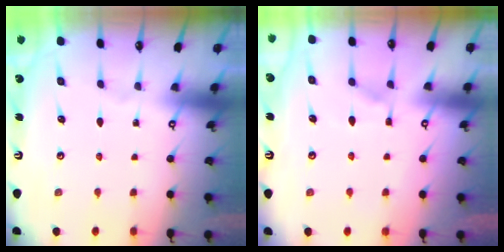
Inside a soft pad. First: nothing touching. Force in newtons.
{"total": 6.5, "press": 6.4, "slide": 0.8}